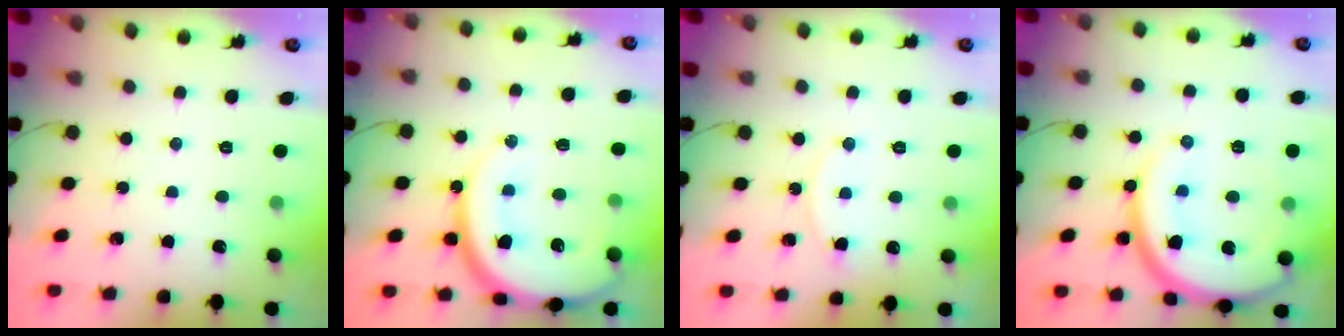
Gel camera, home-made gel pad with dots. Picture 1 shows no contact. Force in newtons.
{"total": 17.9, "press": 17.9, "slide": 1.3}
{"total": 6.1, "press": 6.1, "slide": 0.6}
{"total": 18.7, "press": 18.6, "slide": 2.1}